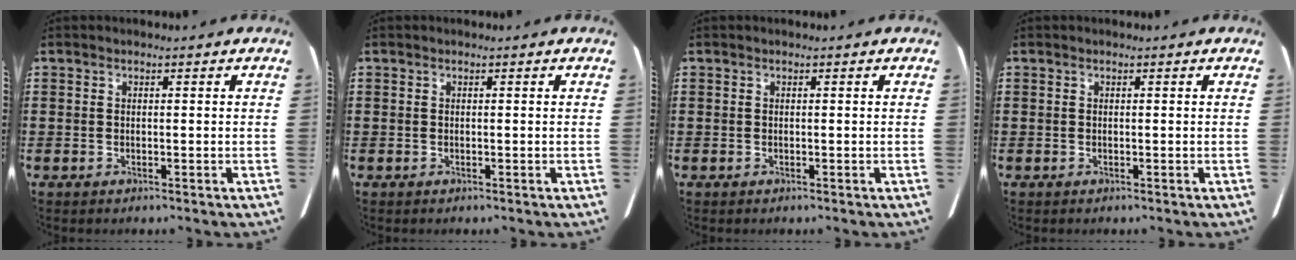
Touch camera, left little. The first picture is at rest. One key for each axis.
{"total": 0.0}
{"total": 0.0}
{"total": 0.0}